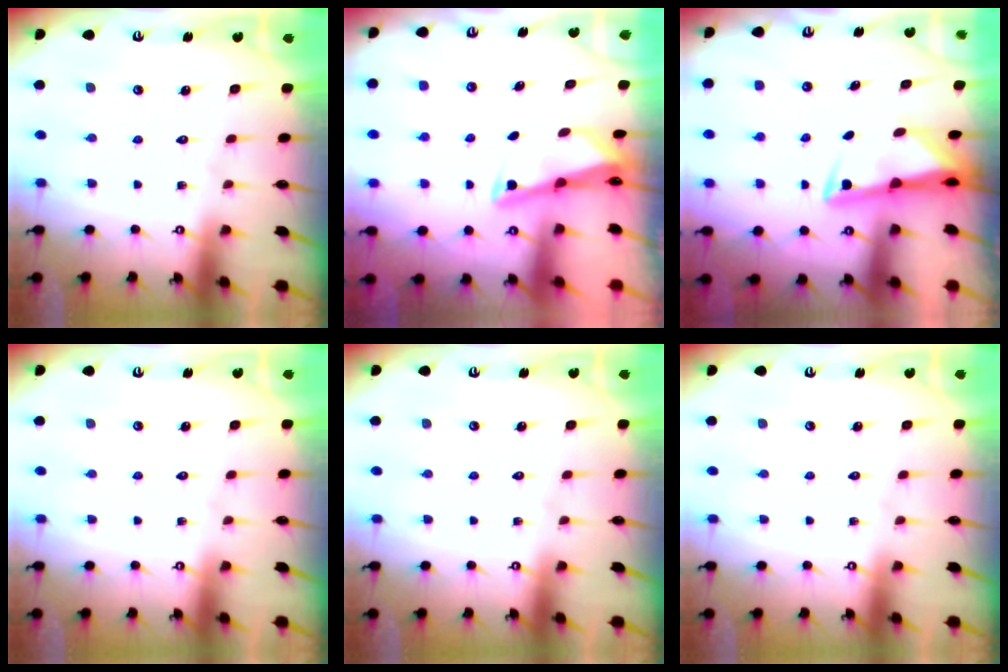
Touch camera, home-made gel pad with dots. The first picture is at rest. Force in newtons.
{"total": 2.5, "press": 2.5, "slide": 0.2}
{"total": 2.9, "press": 2.8, "slide": 0.5}
{"total": 0.0}
{"total": 0.0}
{"total": 0.0}